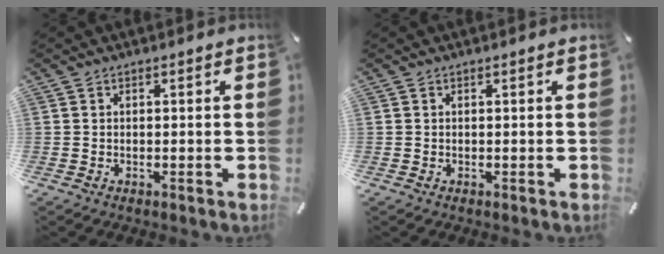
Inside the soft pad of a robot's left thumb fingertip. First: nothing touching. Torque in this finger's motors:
{"motor_torque": [-0.24, -0.18, 0.02, 0.14, -0.01]}